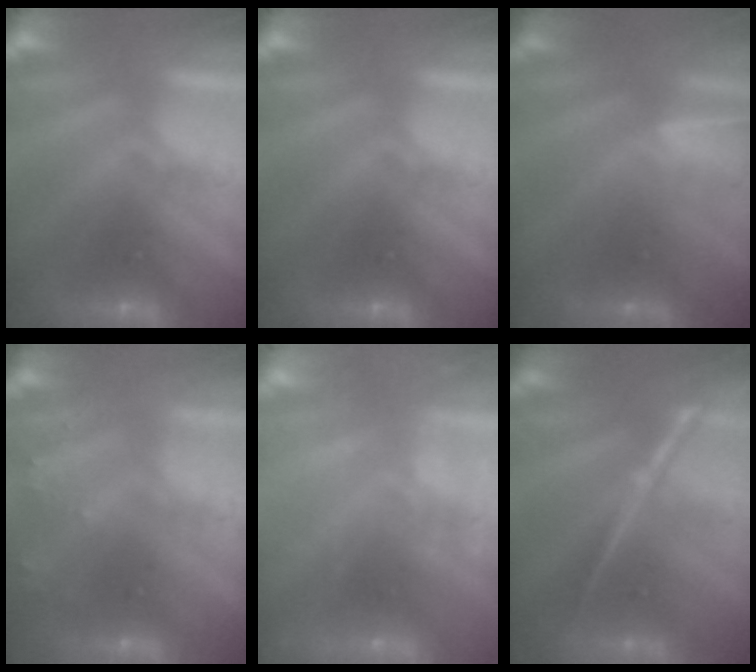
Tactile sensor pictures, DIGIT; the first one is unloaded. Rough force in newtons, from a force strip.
{"total": 0.0}
{"total": 1.6}
{"total": 2.2}
{"total": 2.3}
{"total": 1.8}